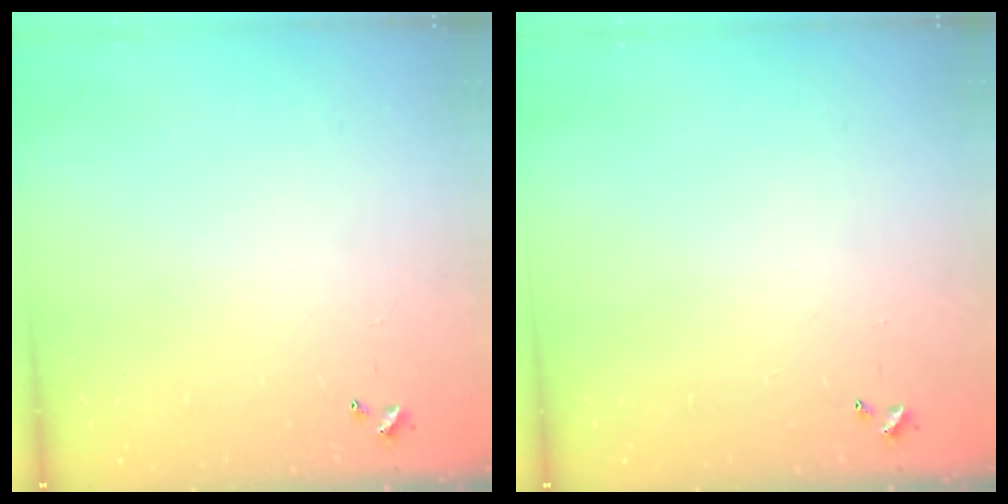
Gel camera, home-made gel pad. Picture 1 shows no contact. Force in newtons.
{"total": 0.0}